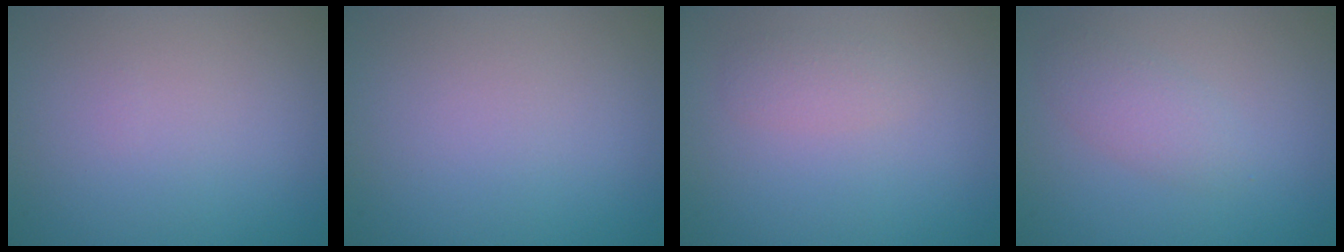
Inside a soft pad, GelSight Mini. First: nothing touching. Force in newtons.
{"total": 0.0}
{"total": 1.3, "press": 1.3, "slide": 0.1}
{"total": 2.0, "press": 2.0, "slide": 0.1}